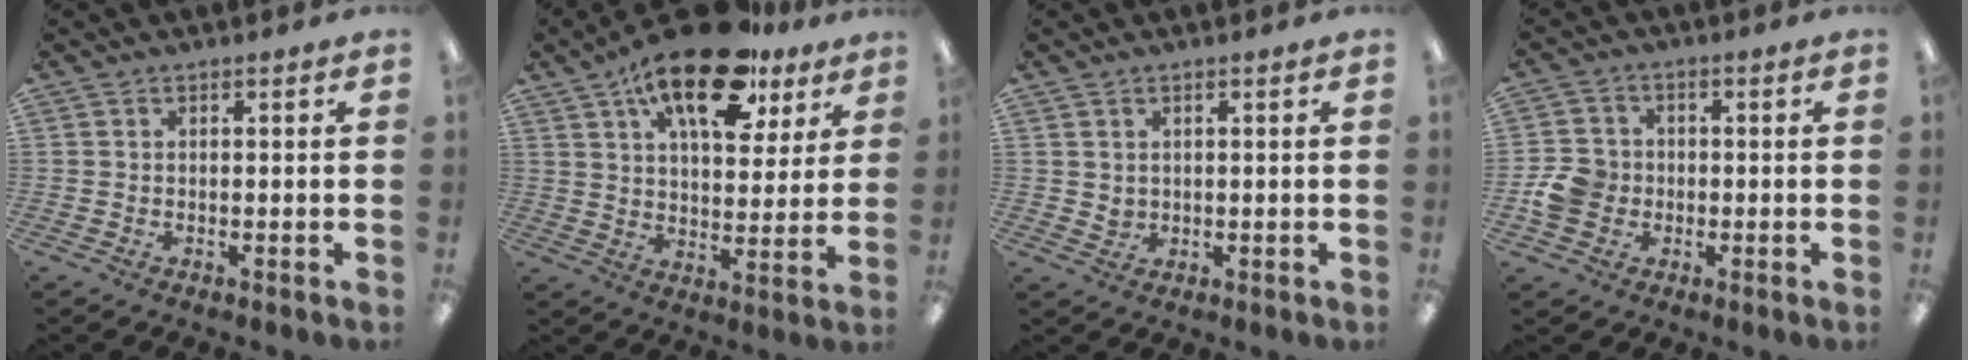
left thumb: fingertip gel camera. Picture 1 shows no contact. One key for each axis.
{"total": 19.5, "fx": 12.2, "fy": 8.4, "fz": 12.7, "tx": -0.200, "ty": -0.056, "tz": 0.201}
{"total": 2.0, "fx": 1.1, "fy": 1.6, "fz": 0.5, "tx": -0.004, "ty": -0.001, "tz": 0.018}
{"total": 7.1, "fx": -1.2, "fy": 6.4, "fz": 2.9, "tx": -0.045, "ty": 0.017, "tz": -0.019}